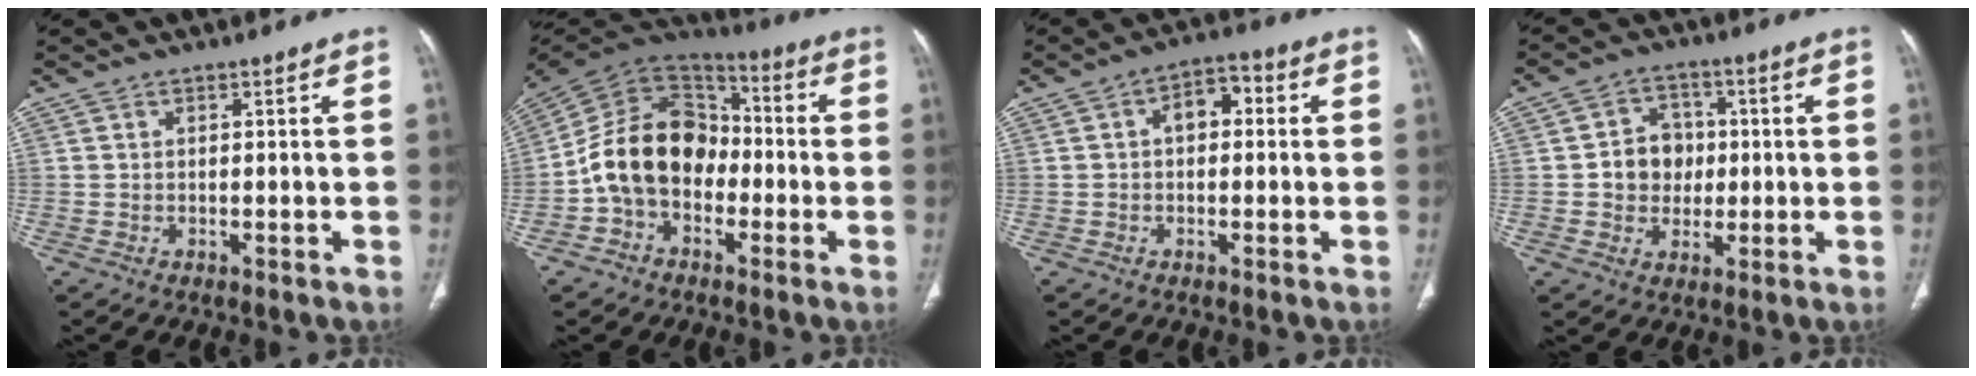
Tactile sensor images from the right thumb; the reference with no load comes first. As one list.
[{"total": 16.0, "force": [-3.1, 11.8, 10.3], "torque": [-0.159, 0.054, -0.068]}, {"total": 5.8, "force": [0.7, 3.7, 4.4], "torque": [-0.047, 0.022, 0.000]}, {"total": 7.7, "force": [0.0, 6.8, 3.7], "torque": [-0.020, 0.011, -0.004]}]